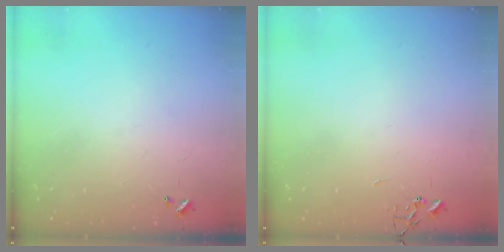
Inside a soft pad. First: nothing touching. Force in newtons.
{"total": 0.0}